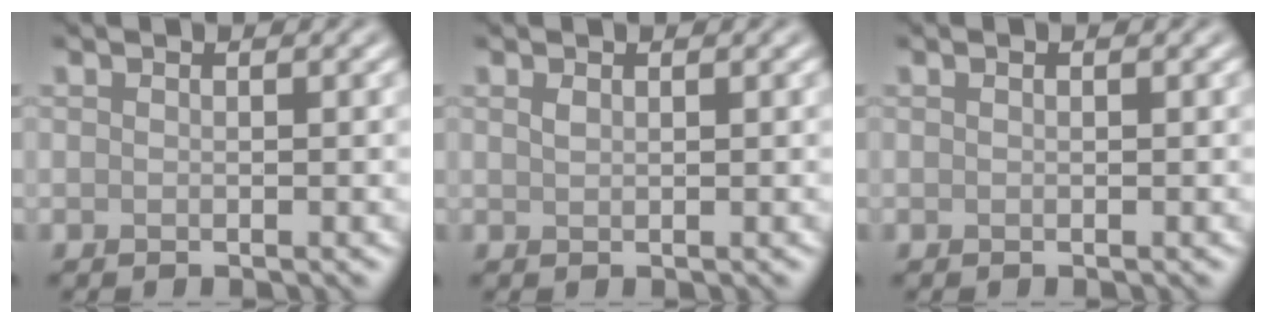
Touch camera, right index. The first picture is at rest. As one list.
[{"total": 0.6, "force": [0.3, 0.2, 0.4], "torque": [-0.015, 0.001, 0.007]}, {"total": 0.0}]